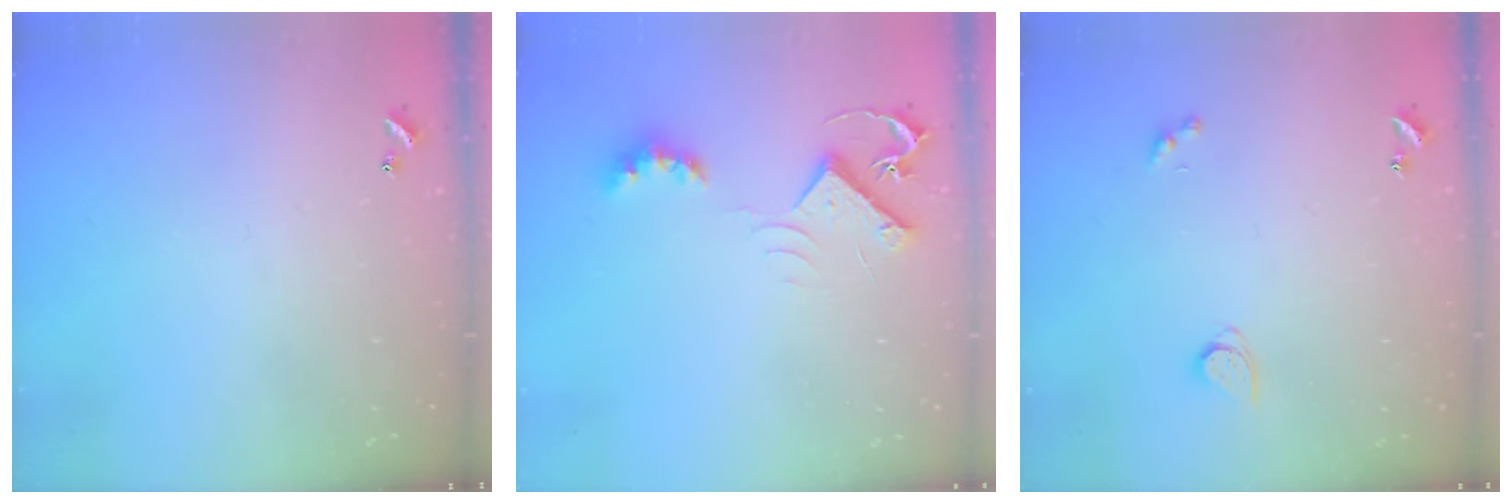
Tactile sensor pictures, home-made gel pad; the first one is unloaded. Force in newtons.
{"total": 8.2, "press": 8.2, "slide": 0.5}
{"total": 2.6, "press": 2.6, "slide": 0.3}